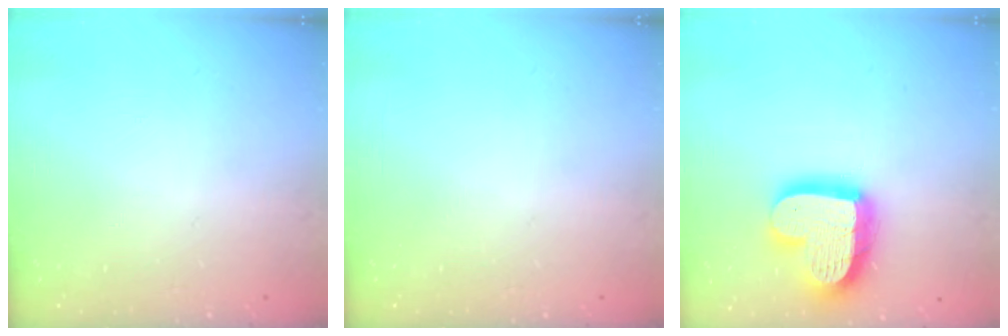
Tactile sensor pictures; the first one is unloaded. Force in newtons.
{"total": 0.0}
{"total": 19.1, "press": 19.0, "slide": 2.0}